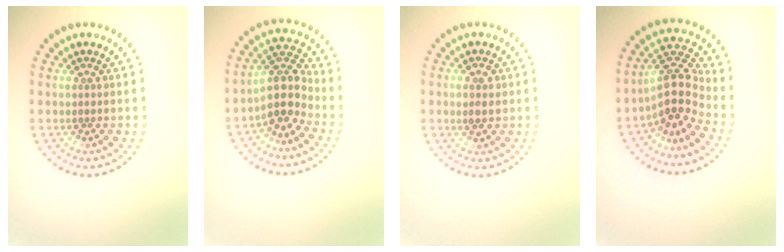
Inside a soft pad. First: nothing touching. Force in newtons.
{"total": 4.0, "press": 3.1, "slide": 2.5}
{"total": 1.8, "press": 1.8, "slide": 0.2}
{"total": 4.6, "press": 3.8, "slide": 2.5}